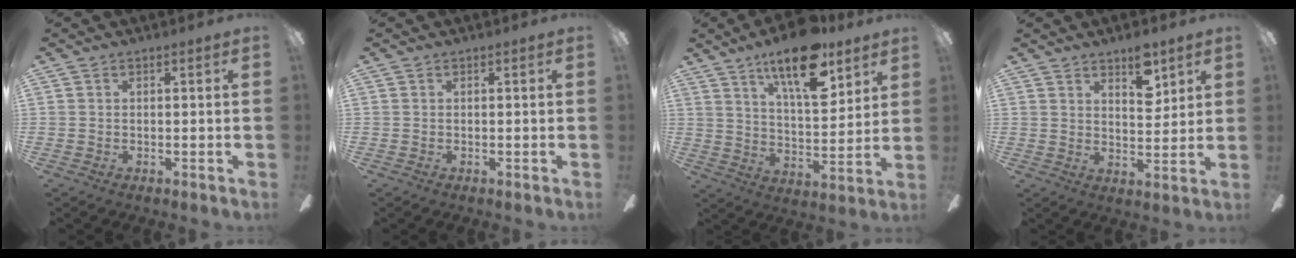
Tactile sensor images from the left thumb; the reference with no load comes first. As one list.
[{"total": 0.0}, {"total": 16.8, "force": [11.3, 6.1, 10.9], "torque": [-0.181, -0.052, 0.187]}, {"total": 7.3, "force": [5.2, 3.1, 4.1], "torque": [-0.045, -0.027, 0.086]}]